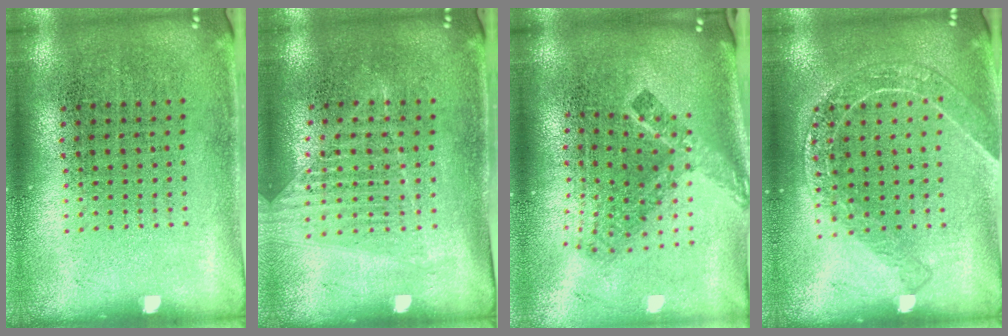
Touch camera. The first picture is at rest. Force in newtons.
{"total": 1.2, "press": 1.1, "slide": 0.5}
{"total": 2.5, "press": 1.6, "slide": 1.9}
{"total": 1.6, "press": 1.5, "slide": 0.5}